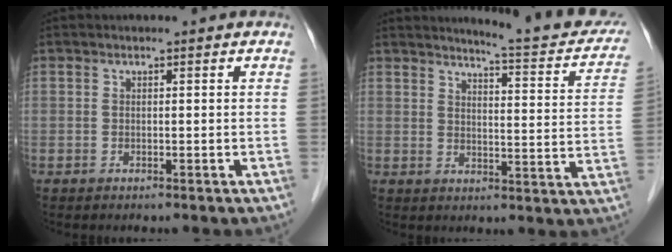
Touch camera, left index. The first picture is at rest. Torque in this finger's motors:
{"motor_torque": [0.64, -0.83, 0.23, 0.05]}